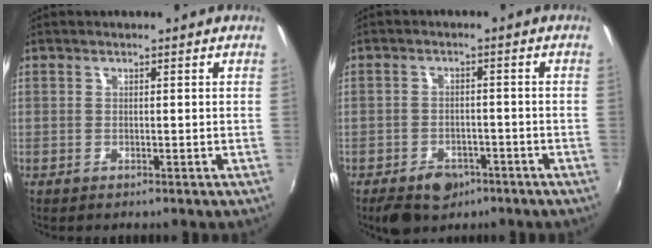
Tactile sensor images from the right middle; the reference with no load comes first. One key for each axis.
{"total": 7.4, "fx": -4.9, "fy": 4.6, "fz": 3.2, "tx": -0.077, "ty": 0.001, "tz": -0.063}